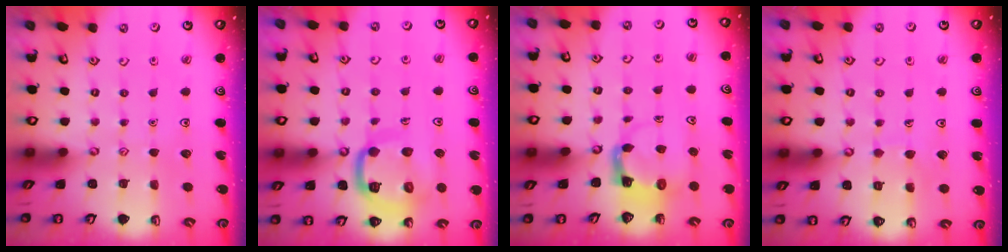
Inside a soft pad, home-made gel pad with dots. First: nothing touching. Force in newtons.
{"total": 15.0, "press": 14.9, "slide": 1.5}
{"total": 4.0, "press": 3.9, "slide": 0.7}
{"total": 5.5, "press": 5.5, "slide": 0.6}